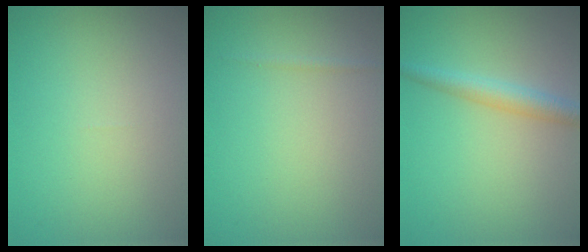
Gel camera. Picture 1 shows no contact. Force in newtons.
{"total": 0.5, "press": 0.5, "slide": 0.0}
{"total": 2.6, "press": 2.6, "slide": 0.1}